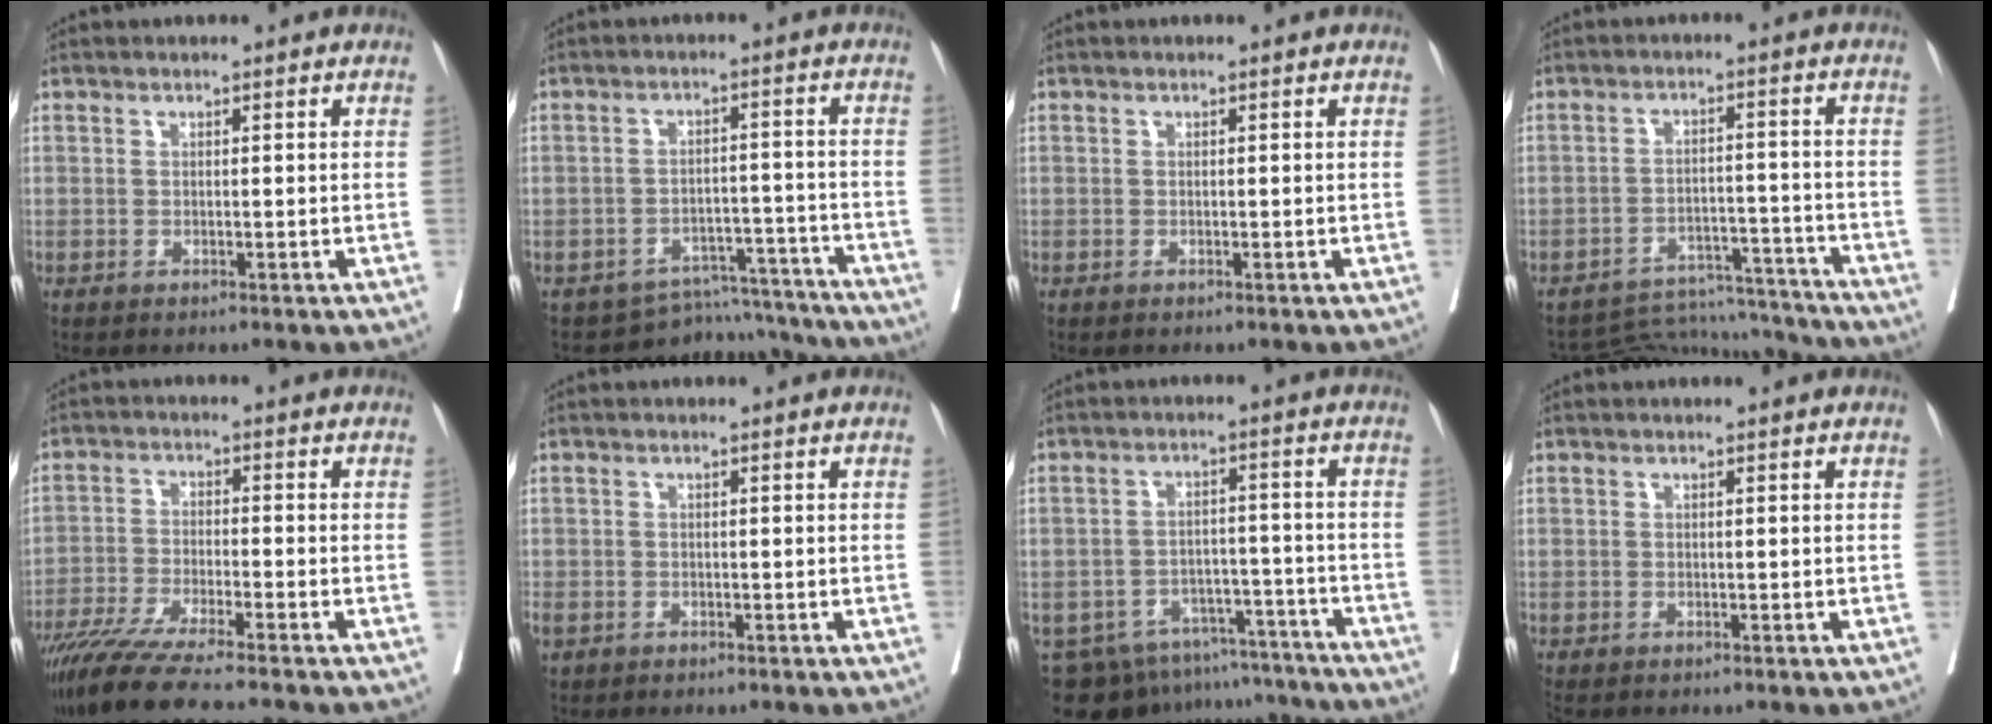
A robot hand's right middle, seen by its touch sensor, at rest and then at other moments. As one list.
[{"total": 9.5, "force": [-9.2, 2.1, -1.3], "torque": [0.031, 0.042, -0.119]}, {"total": 0.0}, {"total": 12.0, "force": [-12.0, 0.8, -0.4], "torque": [0.008, 0.019, -0.172]}, {"total": 11.8, "force": [-9.7, -0.9, 6.6], "torque": [-0.098, -0.038, -0.164]}, {"total": 1.8, "force": [-0.9, 1.2, 1.1], "torque": [-0.035, 0.002, -0.017]}, {"total": 15.4, "force": [-13.8, 6.0, 3.3], "torque": [-0.055, 0.024, -0.180]}, {"total": 1.3, "force": [-1.1, 0.6, 0.4], "torque": [-0.012, -0.004, -0.020]}]